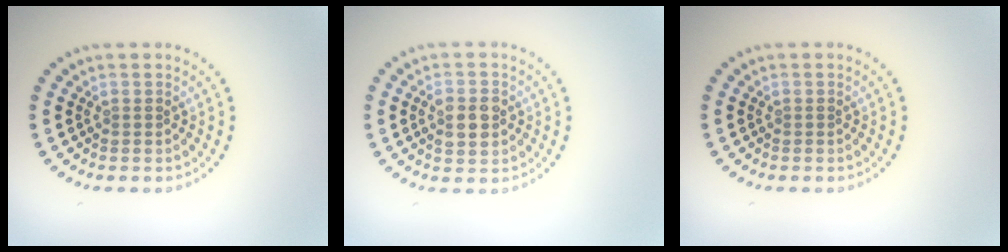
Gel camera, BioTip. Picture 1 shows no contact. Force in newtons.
{"total": 2.9, "press": 2.9, "slide": 0.1}
{"total": 0.0}